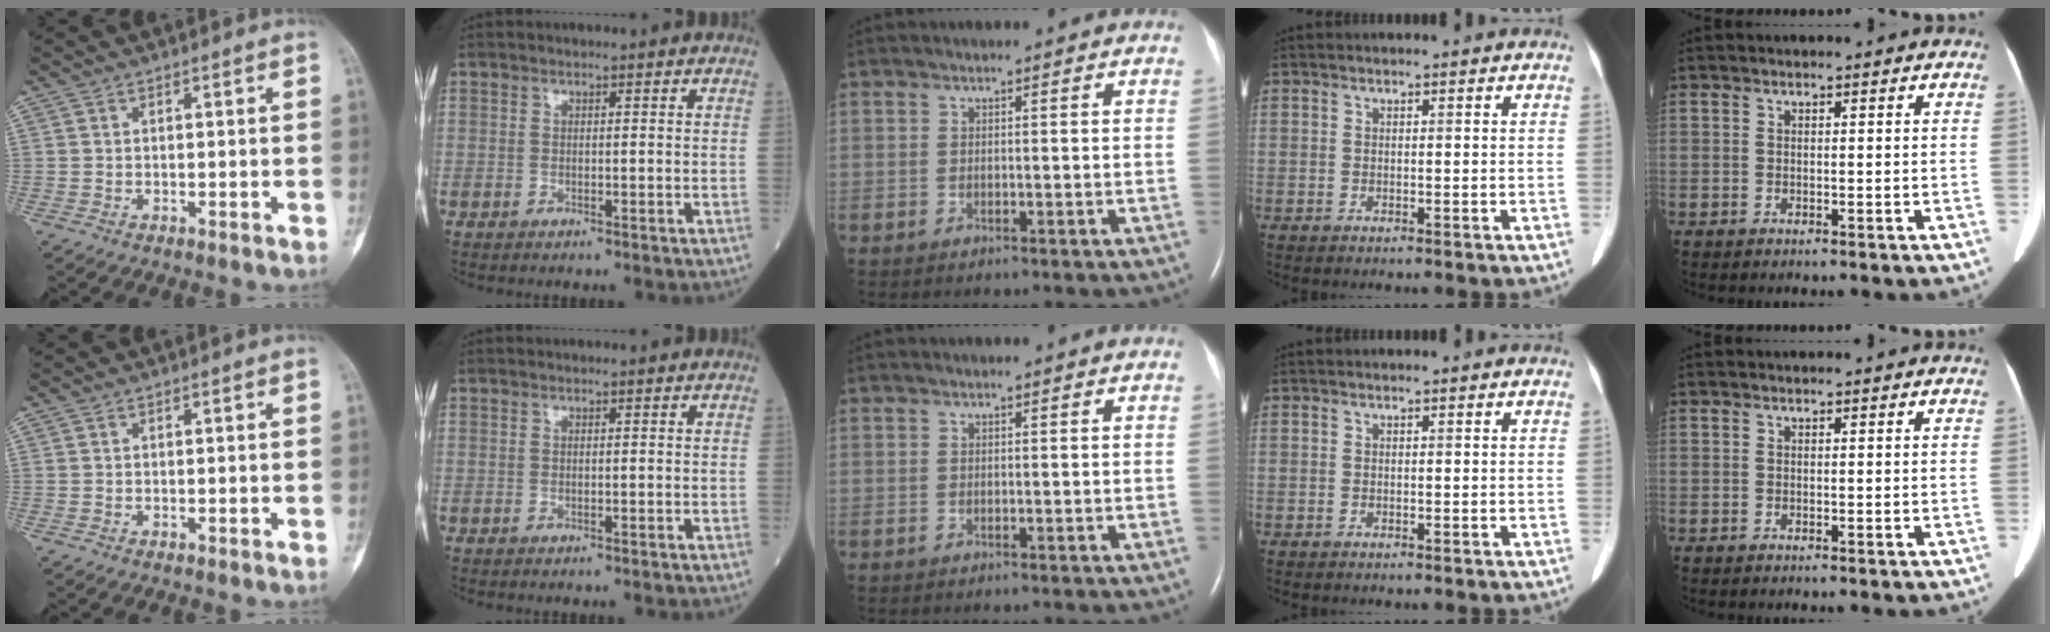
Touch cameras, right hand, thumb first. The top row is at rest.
{}